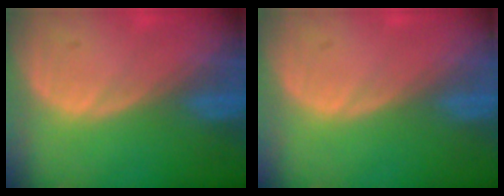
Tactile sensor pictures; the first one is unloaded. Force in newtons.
{"total": 0.0}